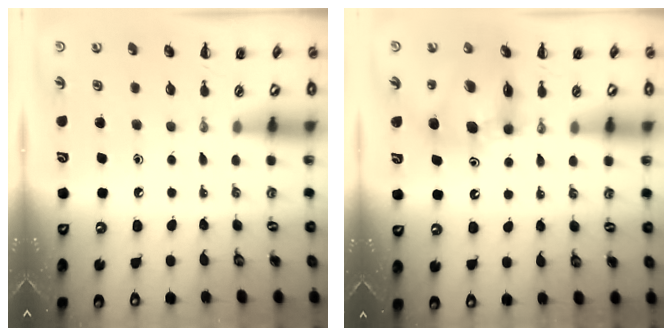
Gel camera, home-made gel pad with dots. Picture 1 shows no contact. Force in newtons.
{"total": 10.3, "press": 10.0, "slide": 2.7}